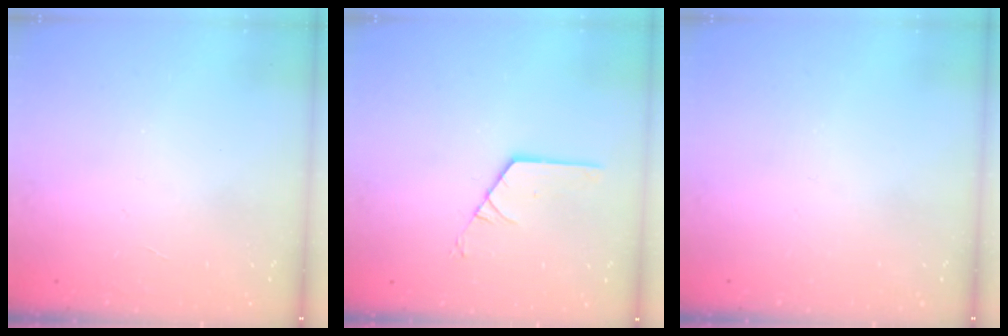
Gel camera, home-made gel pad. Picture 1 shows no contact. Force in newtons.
{"total": 1.8, "press": 1.7, "slide": 0.3}
{"total": 0.0}